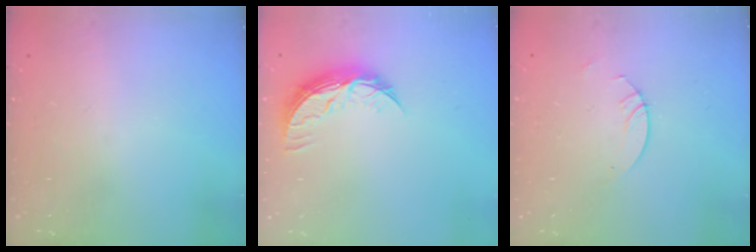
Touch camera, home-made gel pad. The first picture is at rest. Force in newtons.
{"total": 9.0, "press": 9.0, "slide": 0.5}
{"total": 3.0, "press": 2.9, "slide": 0.3}